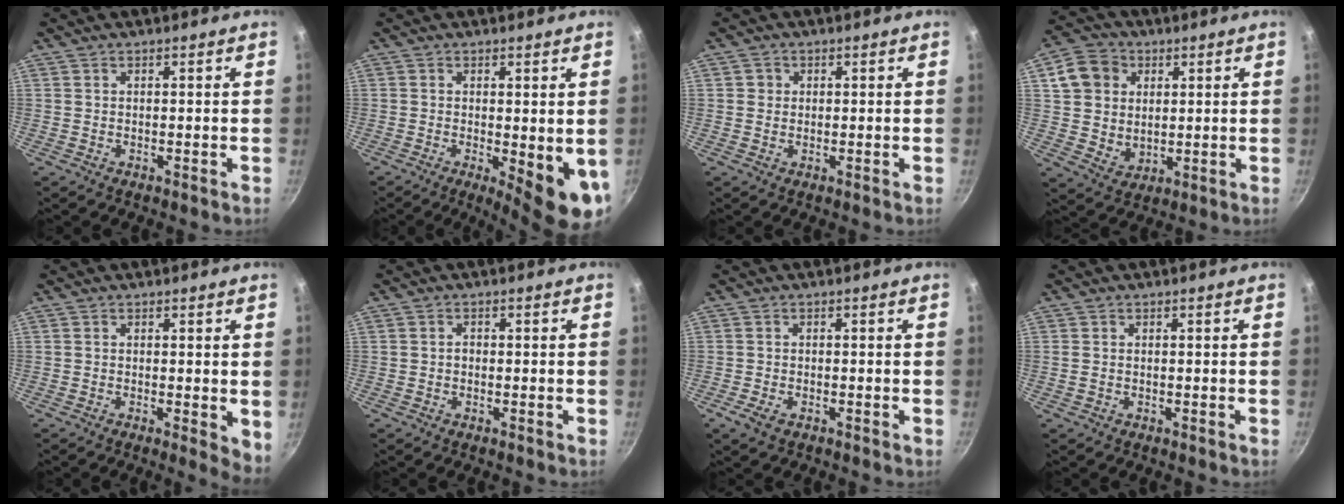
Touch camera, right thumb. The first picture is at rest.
{"total": 9.5, "force": [-1.3, 3.0, 8.9], "torque": [-0.099, -0.012, -0.009]}
{"total": 1.8, "force": [0.2, 1.7, 0.5], "torque": [0.001, 0.002, 0.000]}
{"total": 10.8, "force": [3.2, 9.2, 4.7], "torque": [-0.053, -0.007, 0.057]}
{"total": 4.0, "force": [-0.2, 1.5, 3.8], "torque": [-0.045, -0.011, -0.004]}
{"total": 1.0, "force": [-0.3, 0.8, 0.6], "torque": [-0.008, 0.006, -0.005]}
{"total": 2.6, "force": [-1.4, 1.4, 1.7], "torque": [-0.037, 0.004, -0.027]}
{"total": 1.0, "force": [-0.2, 0.8, 0.6], "torque": [-0.014, 0.001, -0.003]}